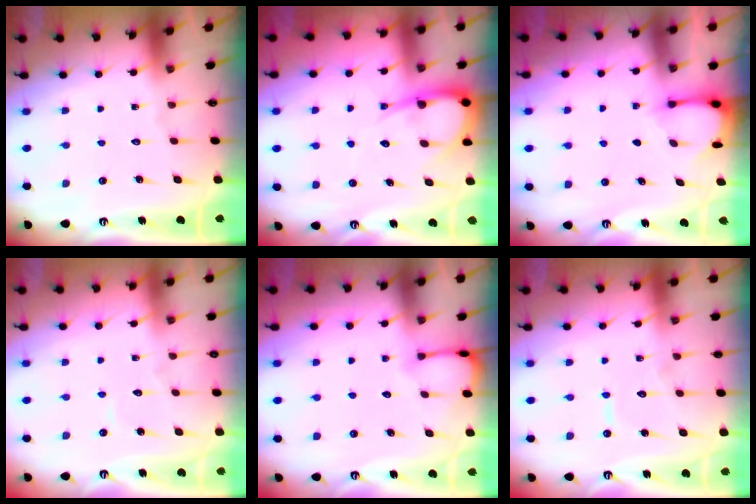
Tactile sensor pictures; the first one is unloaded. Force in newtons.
{"total": 8.0, "press": 8.0, "slide": 0.8}
{"total": 3.4, "press": 3.4, "slide": 0.3}
{"total": 3.4, "press": 3.4, "slide": 0.4}
{"total": 3.0, "press": 3.0, "slide": 0.3}
{"total": 5.5, "press": 5.5, "slide": 0.4}